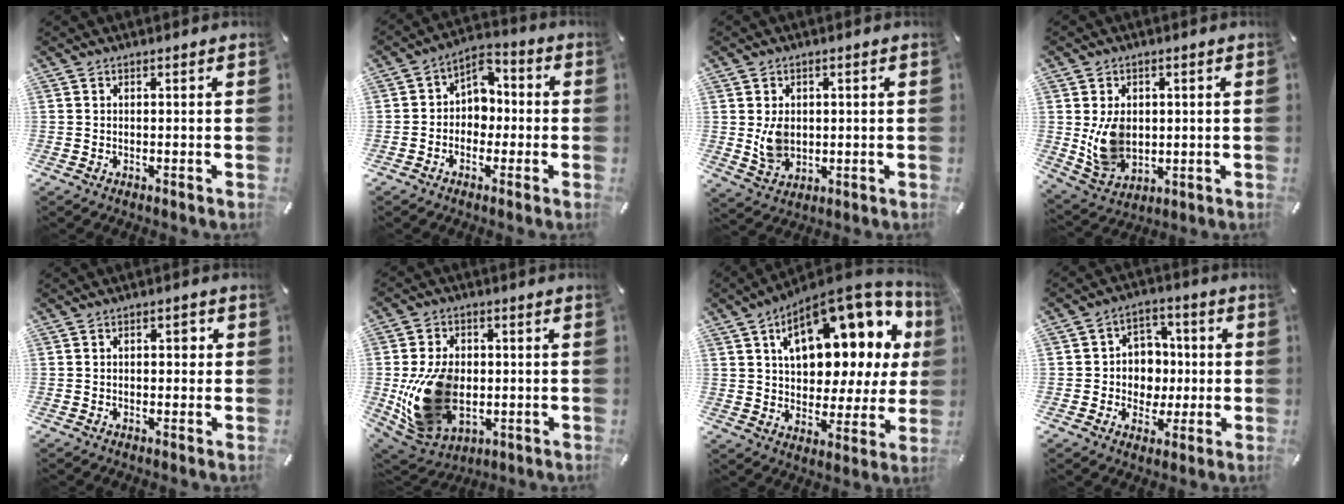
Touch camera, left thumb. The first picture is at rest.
{"total": 5.4, "force": [-1.1, 4.9, 2.0], "torque": [-0.038, 0.006, -0.026]}
{"total": 6.2, "force": [0.4, 5.1, 3.4], "torque": [-0.063, -0.009, 0.004]}
{"total": 9.4, "force": [0.7, 7.7, 5.4], "torque": [-0.107, -0.006, 0.012]}
{"total": 2.6, "force": [0.2, 1.6, 2.0], "torque": [-0.026, 0.003, -0.004]}
{"total": 18.2, "force": [-1.8, 13.4, 12.2], "torque": [-0.253, -0.003, -0.027]}
{"total": 20.1, "force": [9.6, 11.0, 13.8], "torque": [-0.202, -0.059, 0.161]}
{"total": 8.6, "force": [-0.8, 8.3, 2.1], "torque": [-0.036, 0.011, -0.009]}